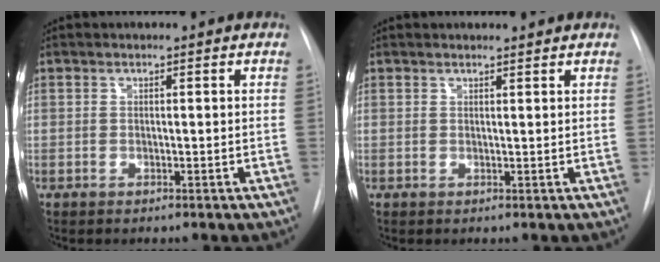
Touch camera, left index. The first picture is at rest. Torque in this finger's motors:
{"motor_torque": [0.81, -1.33, -0.31, -0.01]}